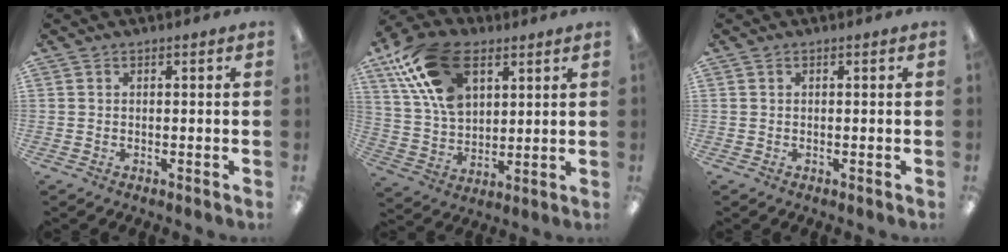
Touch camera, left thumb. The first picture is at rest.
{"total": 18.5, "force": [9.0, 11.3, 11.5], "torque": [-0.240, -0.015, 0.169]}
{"total": 0.0}